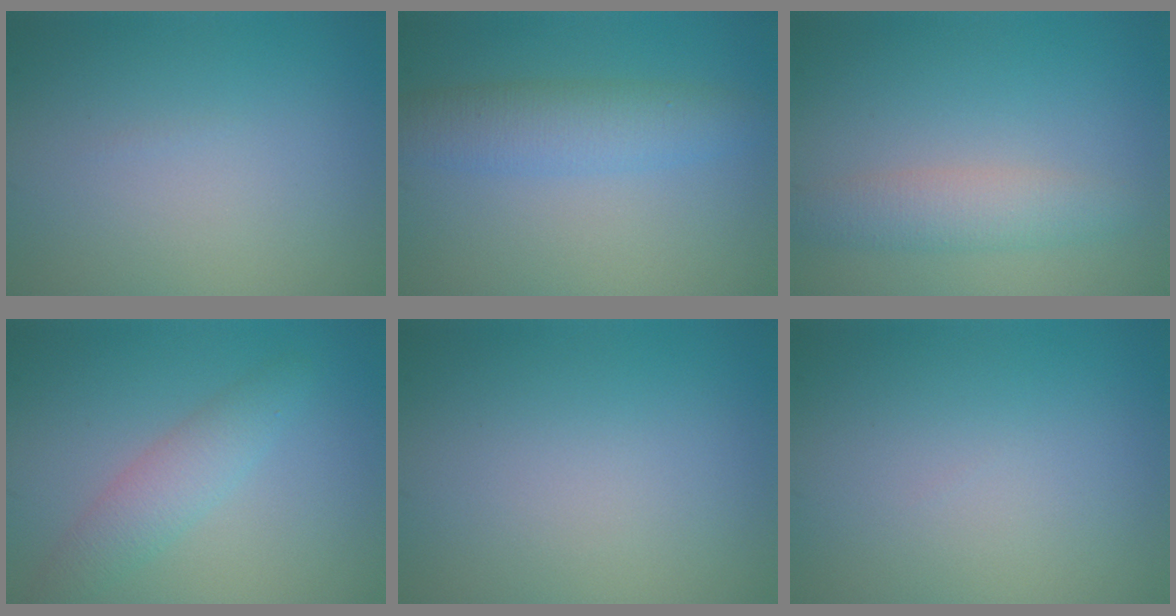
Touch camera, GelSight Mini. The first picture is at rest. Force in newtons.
{"total": 4.1, "press": 4.1, "slide": 0.2}
{"total": 3.0, "press": 3.0, "slide": 0.0}
{"total": 2.9, "press": 2.9, "slide": 0.1}
{"total": 0.0}
{"total": 0.0}